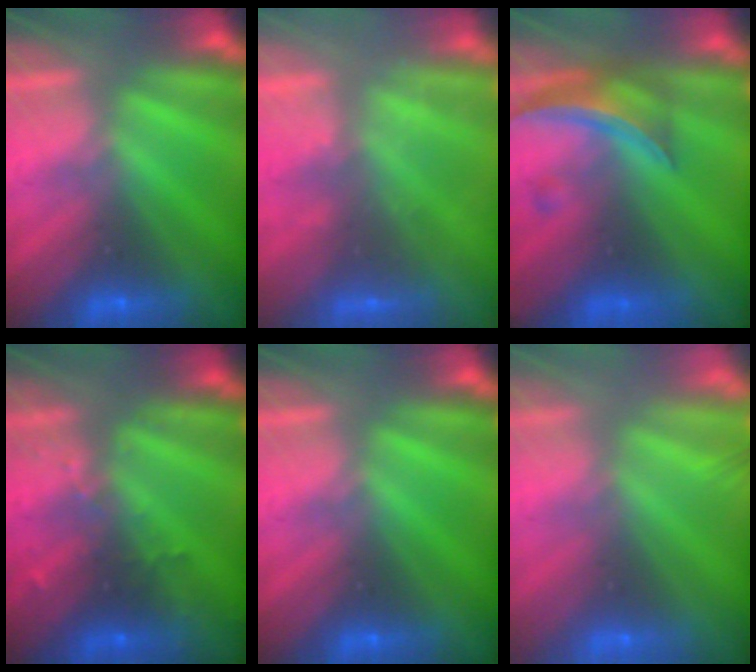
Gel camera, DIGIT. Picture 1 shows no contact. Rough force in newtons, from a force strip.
{"total": 2.3}
{"total": 12.7}
{"total": 3.0}
{"total": 0.0}
{"total": 6.9}